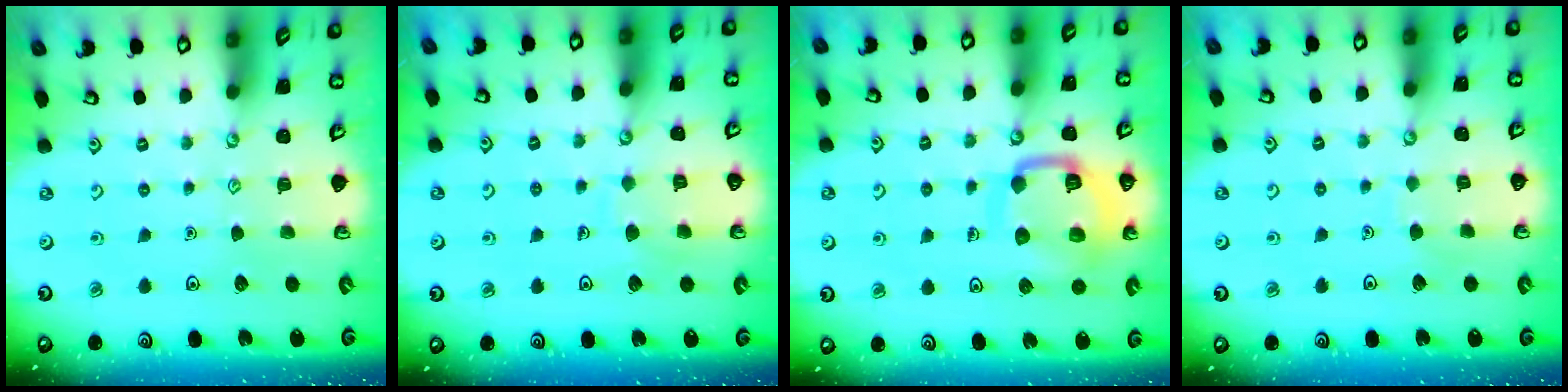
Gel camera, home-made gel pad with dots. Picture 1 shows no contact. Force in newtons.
{"total": 6.9, "press": 6.9, "slide": 0.7}
{"total": 14.1, "press": 14.0, "slide": 1.5}
{"total": 3.7, "press": 3.7, "slide": 0.4}